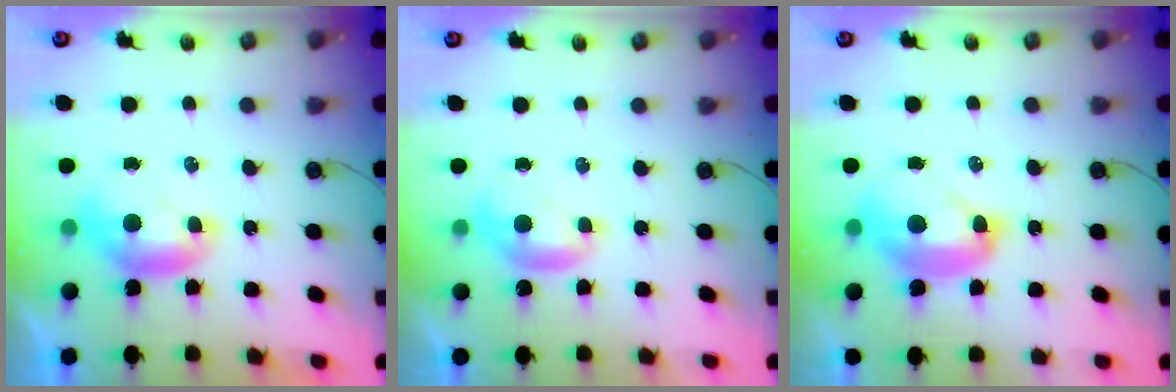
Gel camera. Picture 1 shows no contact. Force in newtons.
{"total": 0.7, "press": 0.3, "slide": 0.6}
{"total": 4.5, "press": 4.4, "slide": 0.6}